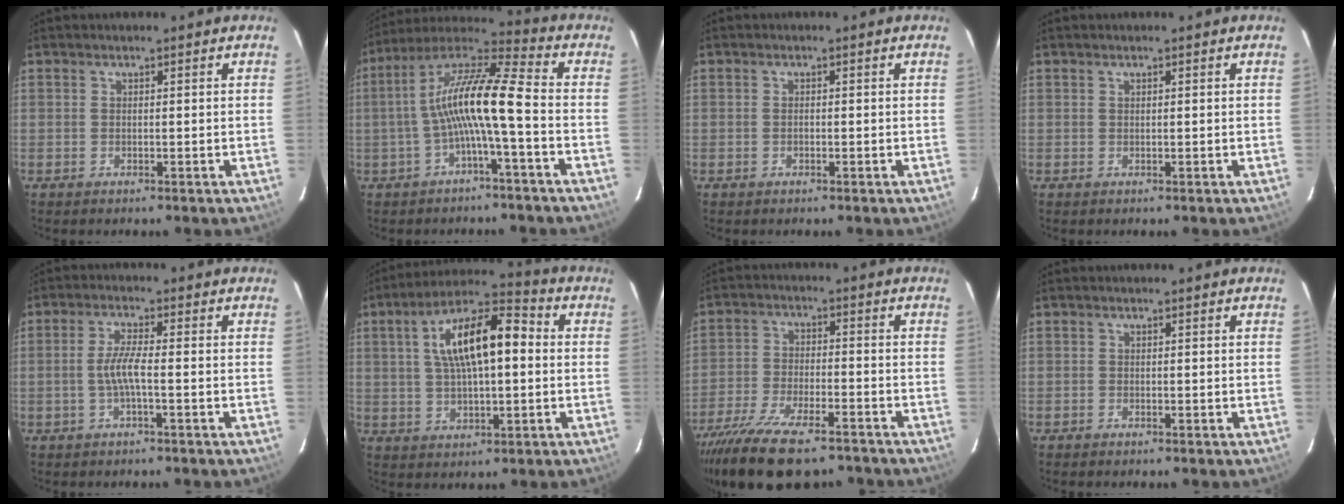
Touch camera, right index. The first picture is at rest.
{"total": 12.5, "force": [-2.4, 1.0, 12.2], "torque": [-0.244, 0.021, -0.049]}
{"total": 0.8, "force": [-0.2, 0.5, 0.6], "torque": [-0.011, 0.002, -0.003]}
{"total": 0.0}
{"total": 4.5, "force": [-1.5, 0.4, 4.2], "torque": [-0.092, 0.005, -0.029]}
{"total": 14.8, "force": [2.4, 5.7, 13.5], "torque": [-0.237, 0.029, 0.036]}
{"total": 18.4, "force": [-14.5, 5.6, 9.9], "torque": [-0.204, -0.041, -0.239]}
{"total": 0.0}